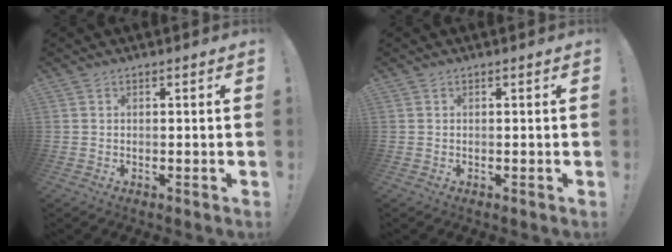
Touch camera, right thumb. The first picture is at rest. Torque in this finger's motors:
{"motor_torque": [0.03, -0.05, -0.01, 0.02, 0.00]}